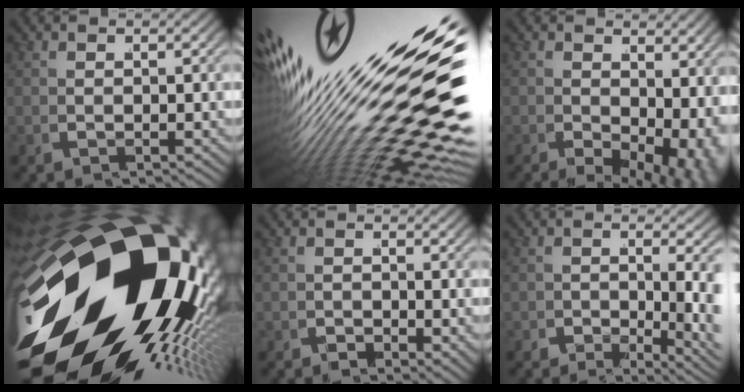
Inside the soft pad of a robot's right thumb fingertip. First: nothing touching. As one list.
[{"total": 17.3, "force": [-1.5, 8.4, 15.0], "torque": [-0.247, -0.024, 0.000]}, {"total": 7.4, "force": [-1.7, 4.6, 5.6], "torque": [-0.091, -0.046, -0.006]}, {"total": 44.3, "force": [-3.2, 26.7, 35.2], "torque": [-0.515, -0.048, -0.036]}, {"total": 1.5, "force": [-0.4, 1.1, 1.0], "torque": [-0.024, -0.013, -0.004]}, {"total": 4.0, "force": [-1.5, 1.5, 3.4], "torque": [-0.063, -0.022, -0.016]}]